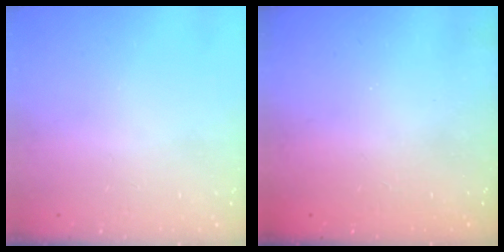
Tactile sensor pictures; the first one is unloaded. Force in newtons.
{"total": 2.3, "press": 2.2, "slide": 0.8}